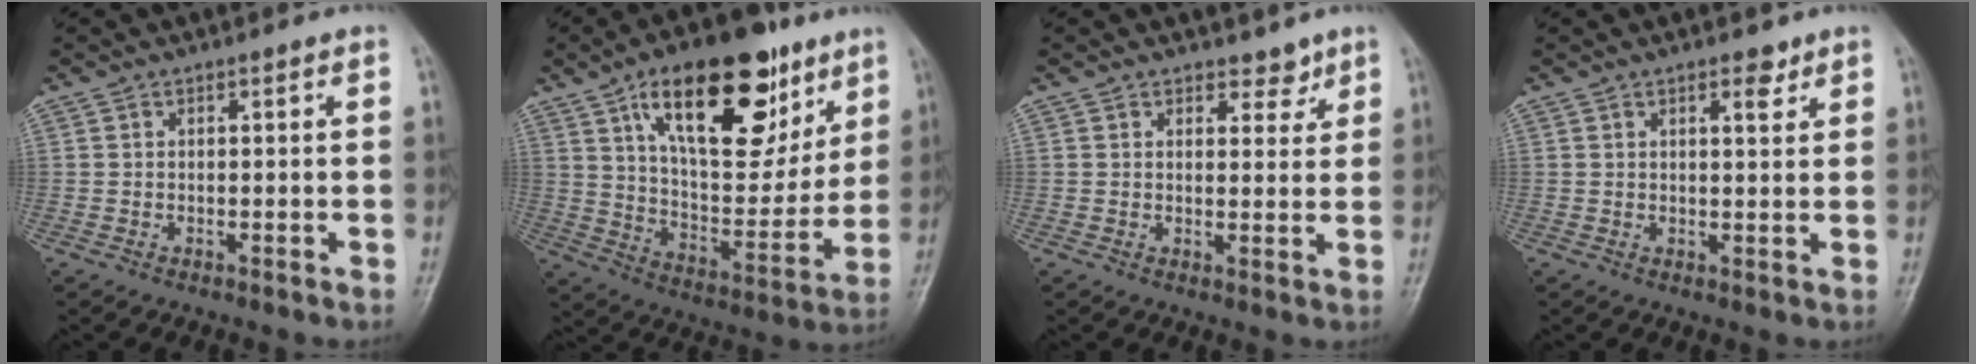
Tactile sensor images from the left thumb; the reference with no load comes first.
{"total": 25.5, "force": [13.3, 11.8, 18.3], "torque": [-0.237, -0.036, 0.221]}
{"total": 3.3, "force": [2.5, 1.9, 0.9], "torque": [0.012, -0.016, 0.035]}
{"total": 3.0, "force": [1.9, 1.2, 2.0], "torque": [-0.017, -0.010, 0.027]}